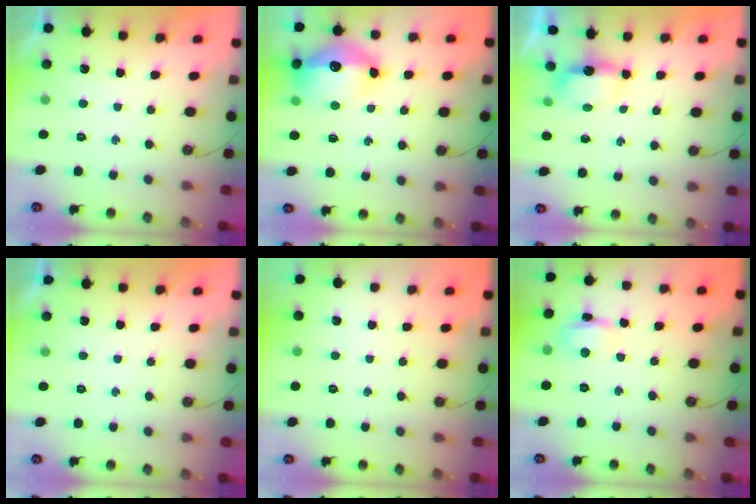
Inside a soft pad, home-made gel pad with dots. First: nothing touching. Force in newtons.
{"total": 15.1, "press": 15.1, "slide": 1.2}
{"total": 5.2, "press": 5.2, "slide": 0.6}
{"total": 0.0}
{"total": 0.0}
{"total": 7.3, "press": 7.3, "slide": 0.5}